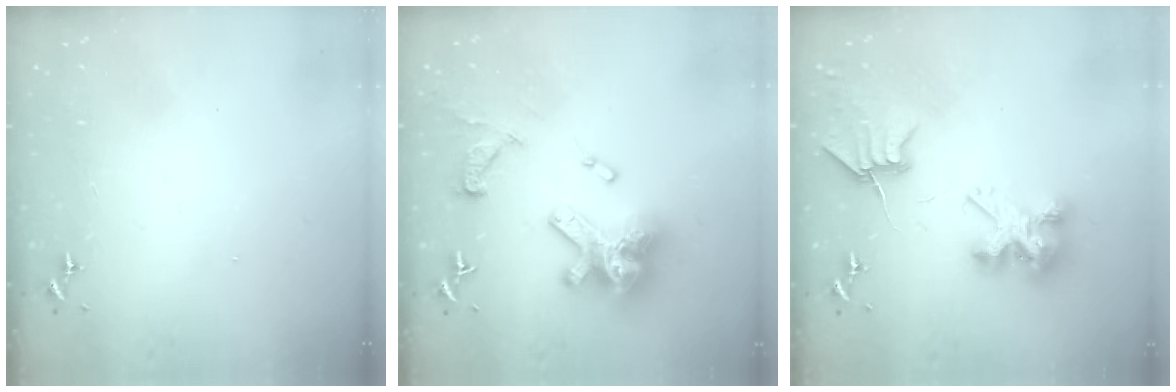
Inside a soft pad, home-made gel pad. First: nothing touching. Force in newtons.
{"total": 20.0, "press": 19.9, "slide": 2.0}
{"total": 8.1, "press": 8.0, "slide": 1.3}